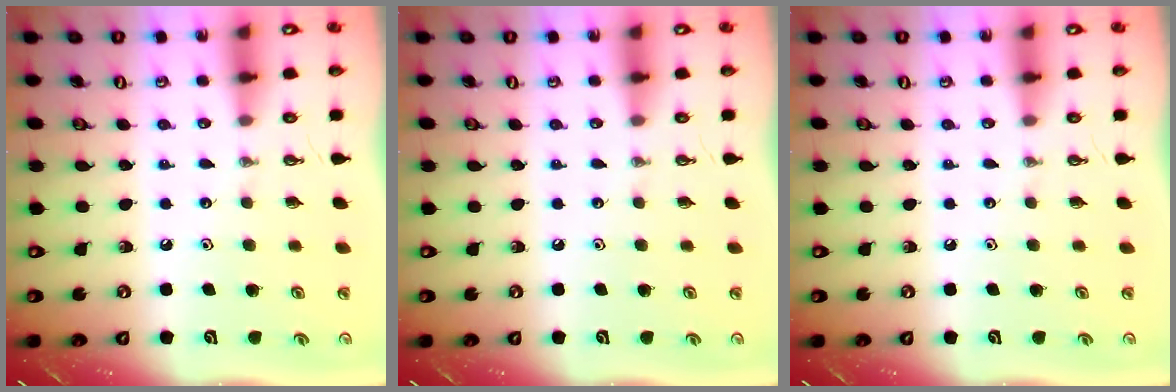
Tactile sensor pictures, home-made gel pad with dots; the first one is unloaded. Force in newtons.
{"total": 0.0}
{"total": 0.0}